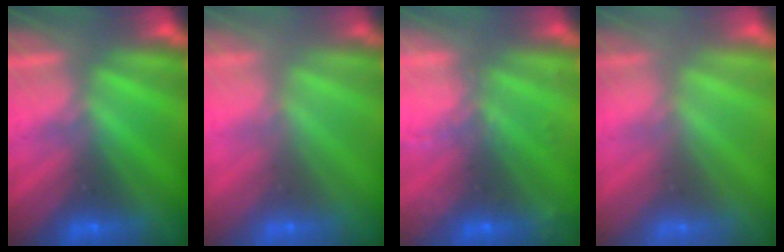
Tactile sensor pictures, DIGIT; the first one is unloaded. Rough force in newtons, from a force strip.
{"total": 8.6}
{"total": 8.7}
{"total": 2.6}